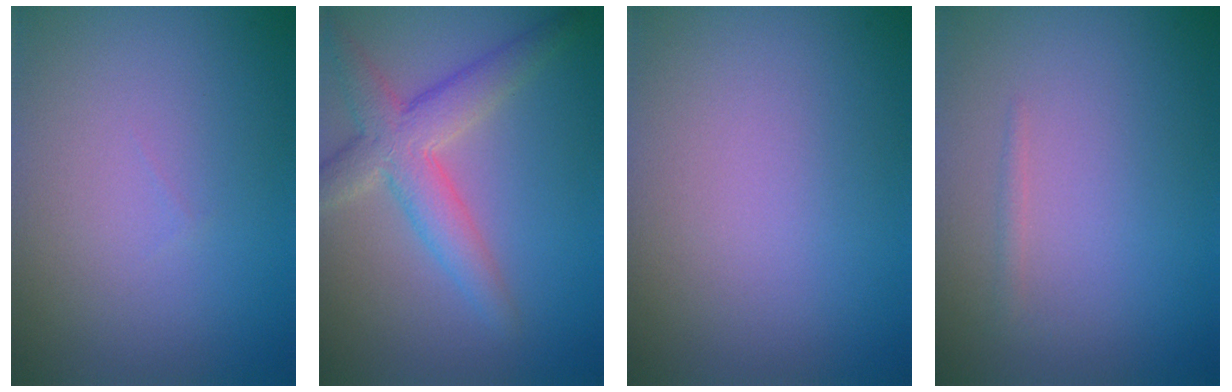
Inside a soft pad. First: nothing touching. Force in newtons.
{"total": 4.8, "press": 4.8, "slide": 0.2}
{"total": 0.0}
{"total": 0.6, "press": 0.6, "slide": 0.0}